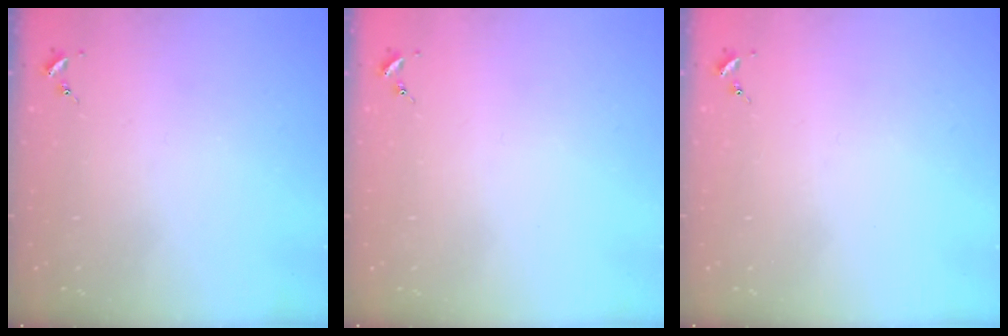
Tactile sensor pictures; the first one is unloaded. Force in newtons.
{"total": 0.0}
{"total": 0.0}